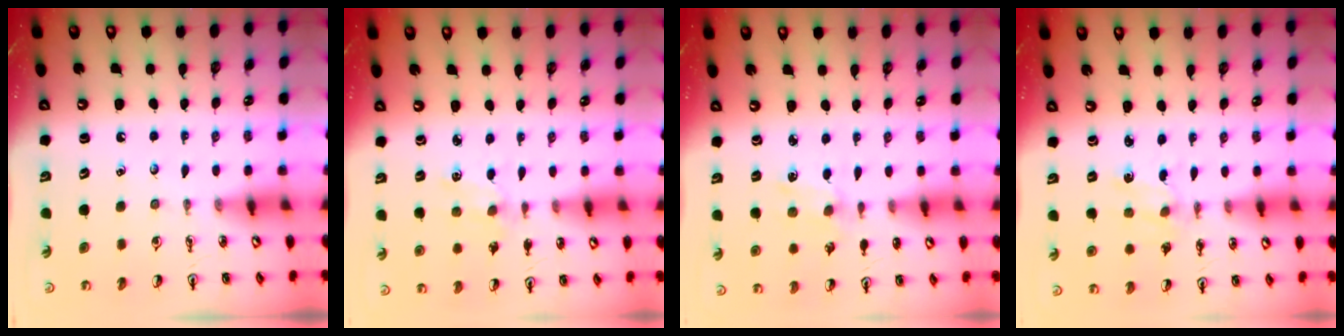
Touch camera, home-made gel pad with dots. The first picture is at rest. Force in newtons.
{"total": 1.8, "press": 1.8, "slide": 0.3}
{"total": 1.1, "press": 1.0, "slide": 0.2}
{"total": 1.0, "press": 1.0, "slide": 0.2}